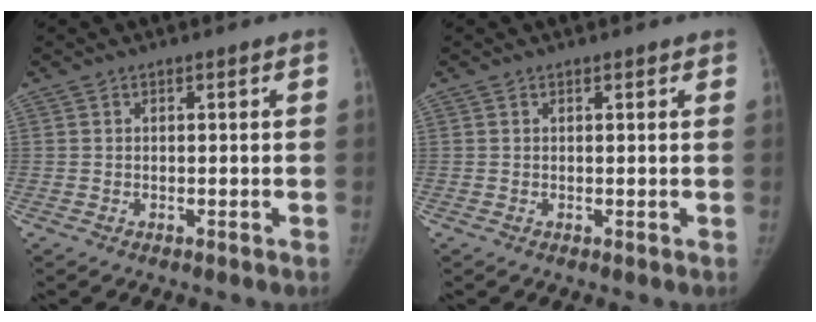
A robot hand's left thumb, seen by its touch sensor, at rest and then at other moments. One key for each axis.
{"total": 0.7, "fx": 0.6, "fy": 0.3, "fz": 0.3, "tx": -0.004, "ty": -0.002, "tz": 0.006}